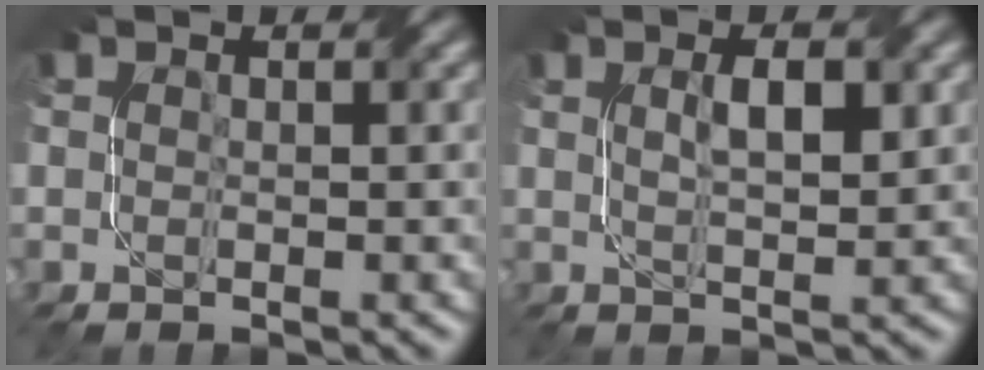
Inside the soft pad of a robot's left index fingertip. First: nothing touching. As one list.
[{"total": 3.1, "force": [0.9, 0.8, 2.8], "torque": [-0.053, 0.004, 0.018]}]